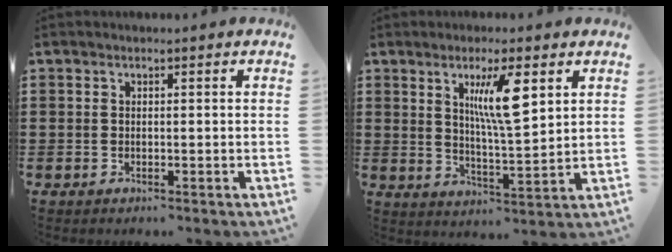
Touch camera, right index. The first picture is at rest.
{"total": 8.1, "force": [3.3, 1.7, 7.2], "torque": [-0.132, -0.001, 0.051]}